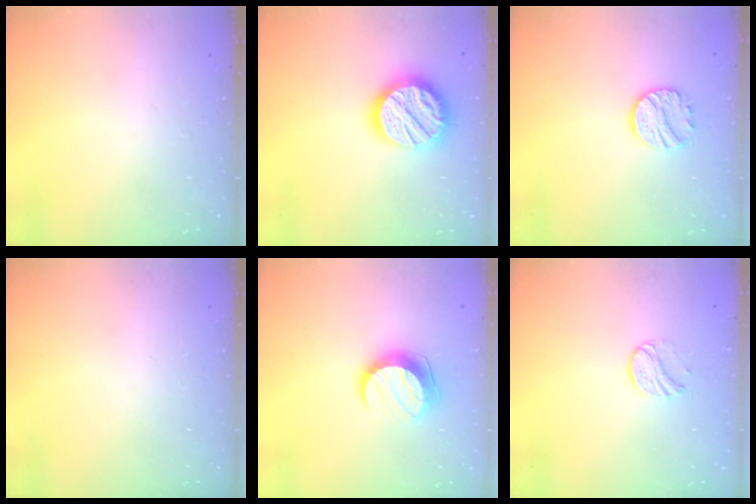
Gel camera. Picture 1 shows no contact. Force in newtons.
{"total": 18.1, "press": 18.0, "slide": 1.4}
{"total": 10.5, "press": 10.4, "slide": 0.8}
{"total": 0.0}
{"total": 10.2, "press": 10.2, "slide": 0.6}
{"total": 6.4, "press": 6.4, "slide": 0.6}